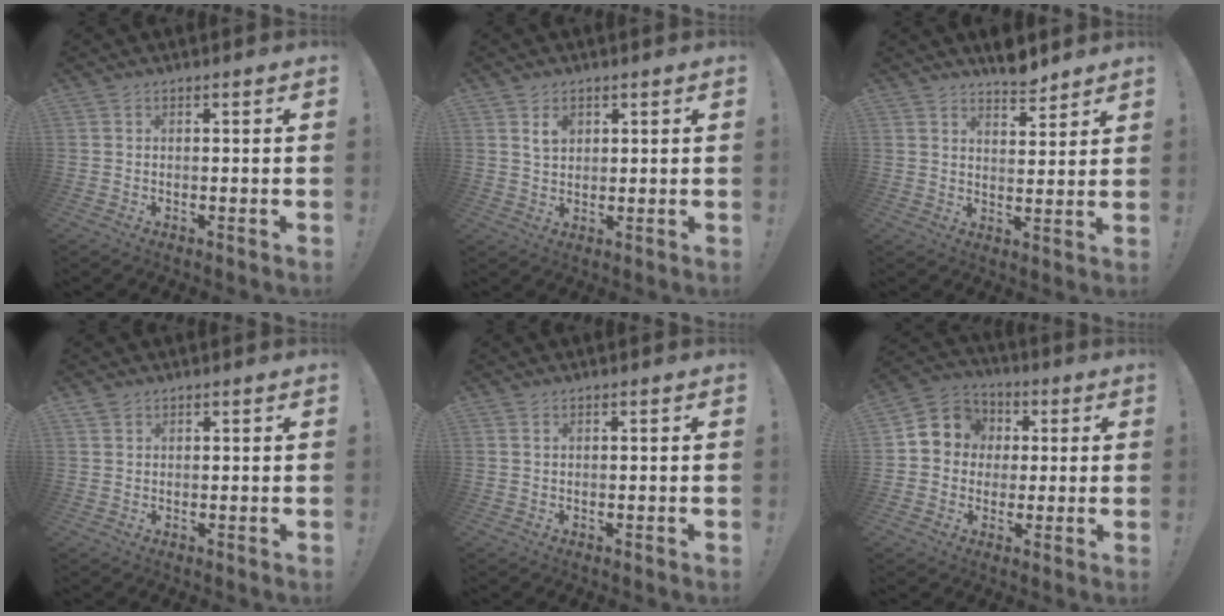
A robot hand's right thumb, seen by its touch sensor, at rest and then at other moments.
{"total": 3.9, "force": [1.9, 2.7, 2.1], "torque": [-0.026, -0.006, 0.032]}
{"total": 6.0, "force": [5.6, 1.3, 1.8], "torque": [-0.011, -0.045, 0.097]}
{"total": 1.3, "force": [1.1, 0.8, 0.2], "torque": [0.003, -0.006, 0.019]}
{"total": 0.6, "force": [0.5, 0.2, 0.3], "torque": [-0.007, 0.001, 0.010]}
{"total": 9.3, "force": [1.0, 8.8, 2.9], "torque": [-0.039, 0.008, 0.026]}